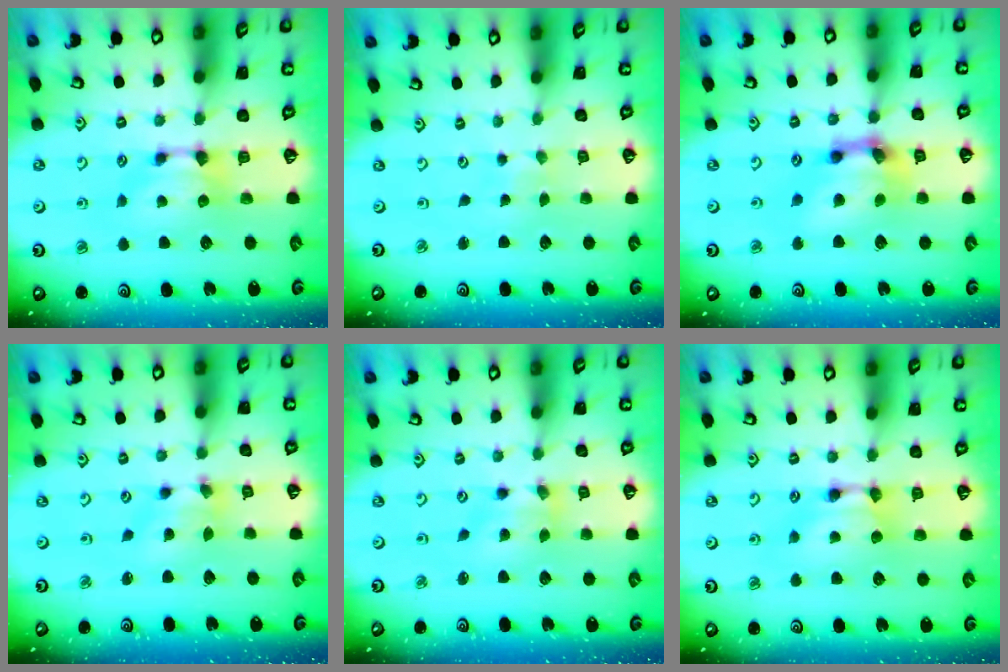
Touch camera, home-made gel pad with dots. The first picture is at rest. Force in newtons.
{"total": 5.3, "press": 5.2, "slide": 0.3}
{"total": 6.1, "press": 5.8, "slide": 1.8}
{"total": 2.8, "press": 2.4, "slide": 1.5}
{"total": 1.8, "press": 1.3, "slide": 1.3}
{"total": 1.7, "press": 1.6, "slide": 0.2}